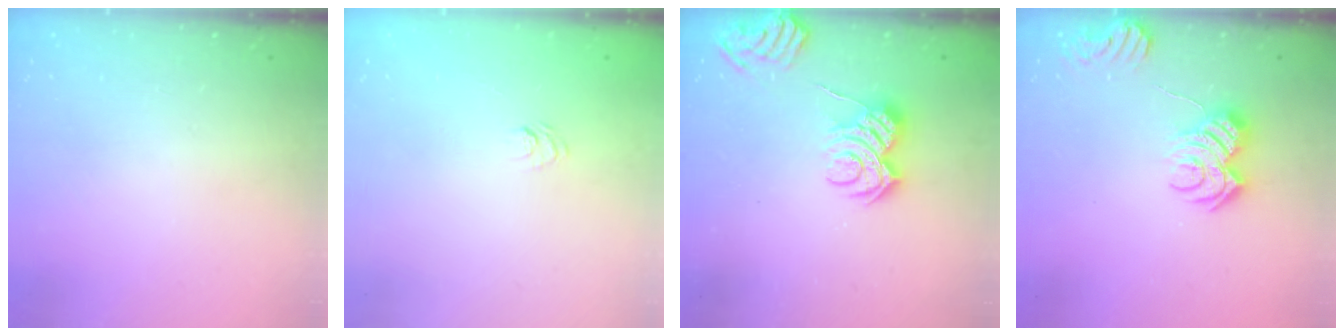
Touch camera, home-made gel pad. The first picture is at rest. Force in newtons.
{"total": 6.0, "press": 5.9, "slide": 1.3}
{"total": 4.4, "press": 4.3, "slide": 0.6}
{"total": 9.4, "press": 9.4, "slide": 0.6}